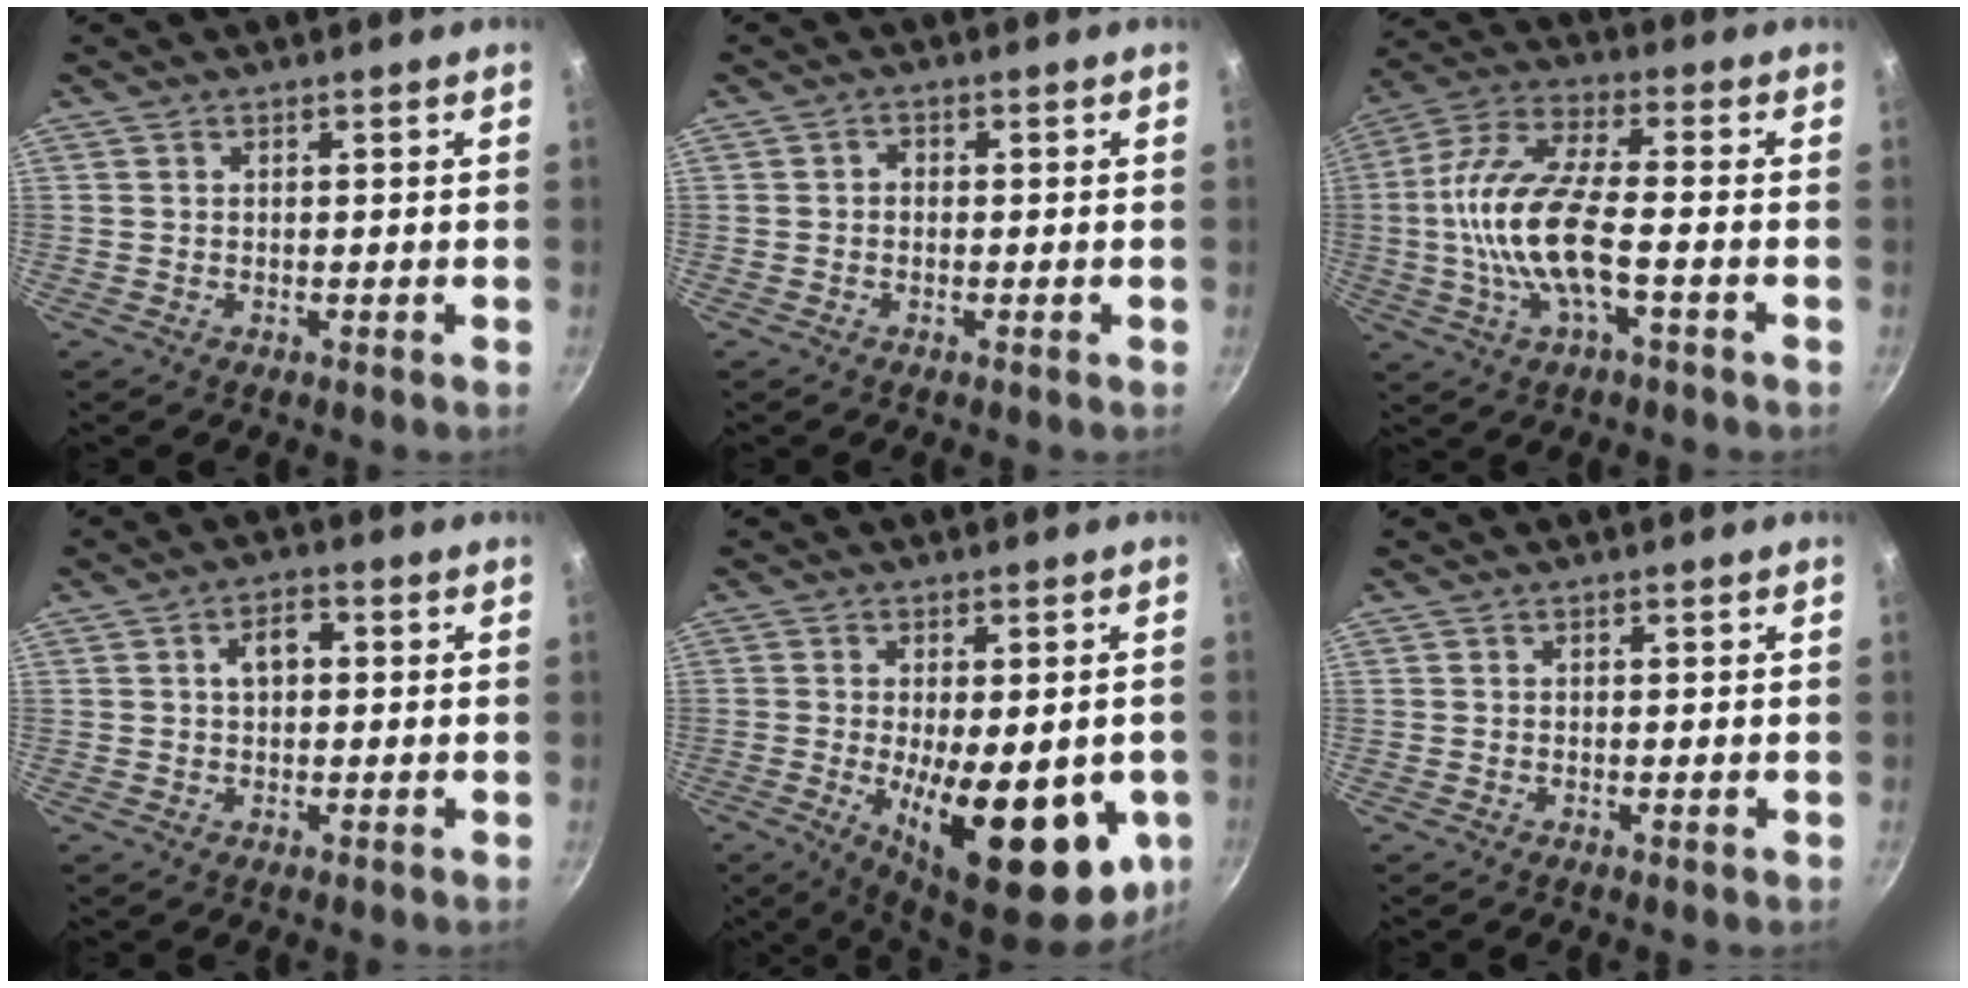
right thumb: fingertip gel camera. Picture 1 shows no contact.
{"total": 1.3, "force": [-0.3, 1.1, 0.7], "torque": [-0.010, 0.007, -0.007]}
{"total": 16.3, "force": [-2.7, 5.9, 15.0], "torque": [-0.303, 0.032, -0.068]}
{"total": 4.0, "force": [0.6, 2.7, 3.0], "torque": [-0.031, 0.013, 0.005]}
{"total": 21.3, "force": [-4.8, 8.6, 18.9], "torque": [-0.236, -0.015, -0.050]}
{"total": 0.0}